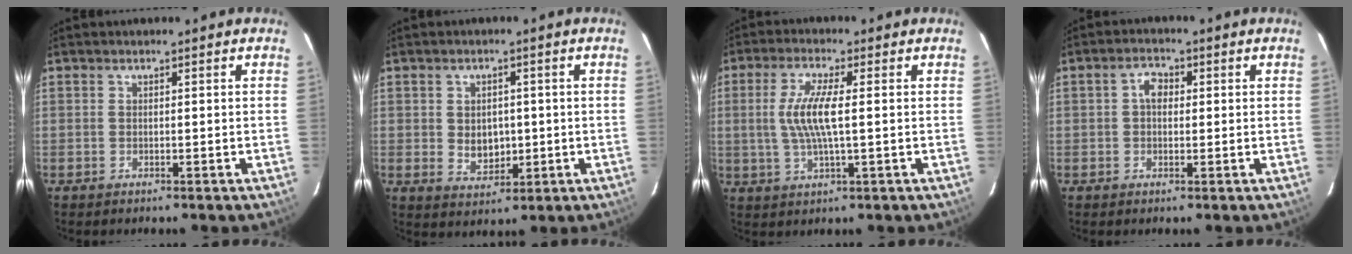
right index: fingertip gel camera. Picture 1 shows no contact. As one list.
[{"total": 5.3, "force": [-0.2, 4.2, 3.2], "torque": [-0.055, -0.004, 0.008]}, {"total": 6.8, "force": [0.6, 0.0, 6.8], "torque": [-0.141, -0.006, 0.013]}, {"total": 3.1, "force": [0.4, 2.3, 2.0], "torque": [-0.037, 0.013, 0.005]}]